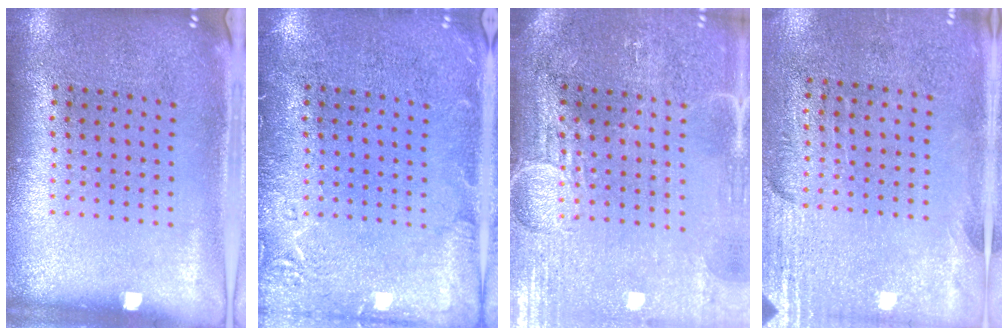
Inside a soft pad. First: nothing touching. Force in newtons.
{"total": 2.2, "press": 2.2, "slide": 0.4}
{"total": 3.9, "press": 3.5, "slide": 1.7}
{"total": 2.8, "press": 2.4, "slide": 1.4}